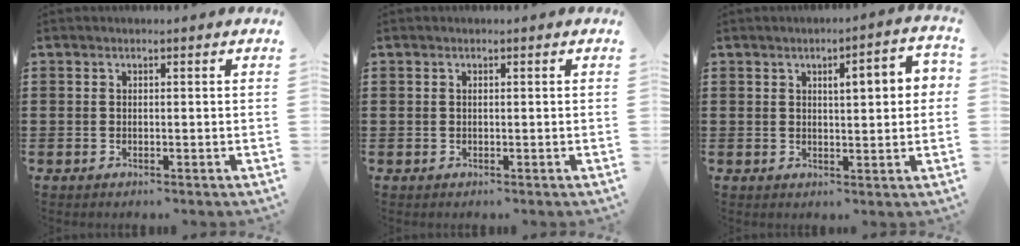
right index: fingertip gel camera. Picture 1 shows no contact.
{"total": 0.0}
{"total": 4.3, "force": [0.9, 1.0, 4.1], "torque": [-0.061, -0.001, 0.007]}